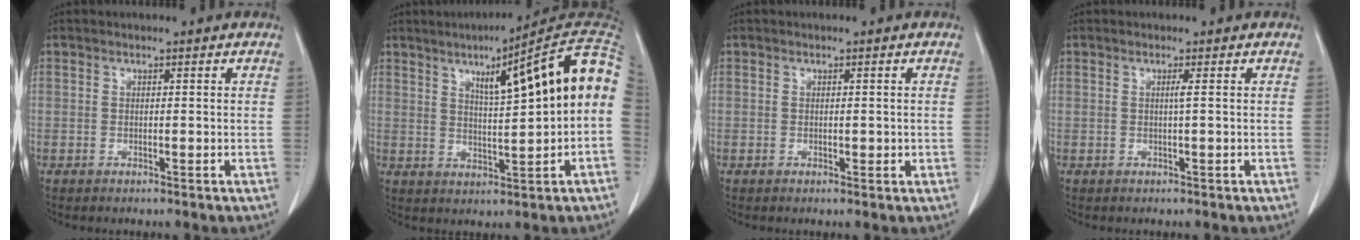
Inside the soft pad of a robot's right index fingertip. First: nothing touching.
{"total": 15.5, "force": [3.6, 0.9, 15.1], "torque": [-0.208, 0.031, 0.044]}
{"total": 0.9, "force": [0.0, 0.6, 0.7], "torque": [-0.008, -0.001, 0.002]}
{"total": 0.7, "force": [0.1, -0.3, 0.7], "torque": [-0.010, -0.001, 0.001]}